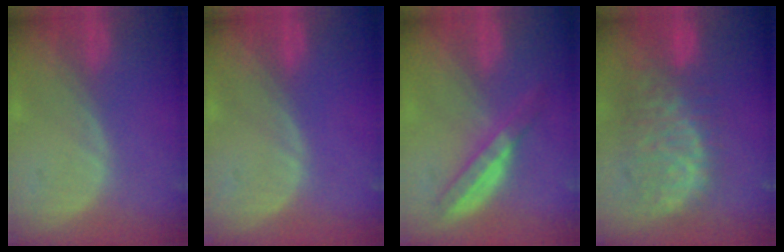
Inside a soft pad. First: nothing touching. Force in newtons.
{"total": 0.0}
{"total": 5.0, "press": 4.9, "slide": 1.3}
{"total": 11.0, "press": 9.6, "slide": 5.4}